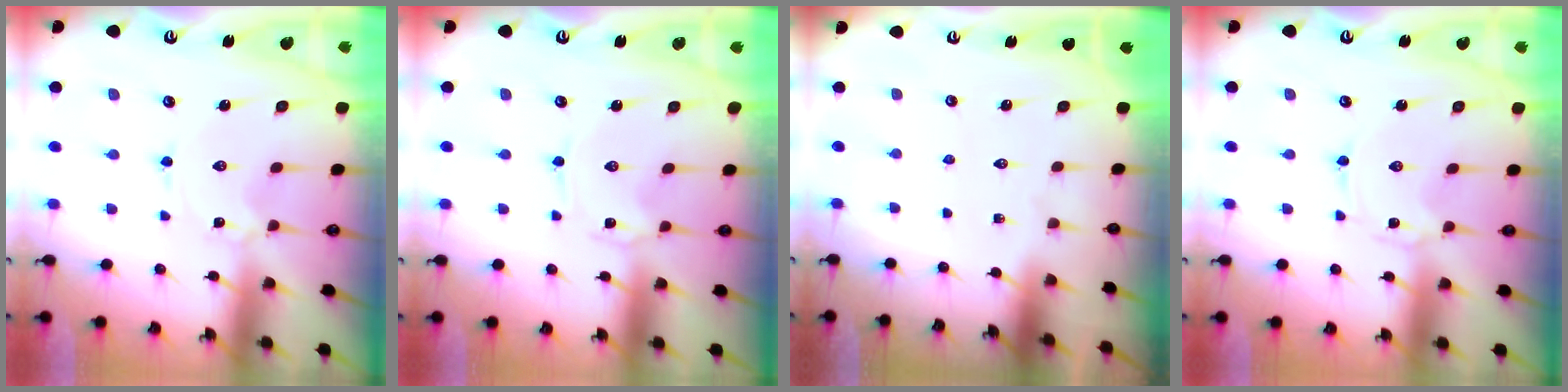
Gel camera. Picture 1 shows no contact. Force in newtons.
{"total": 0.6, "press": 0.6, "slide": 0.1}
{"total": 0.0}
{"total": 0.0}